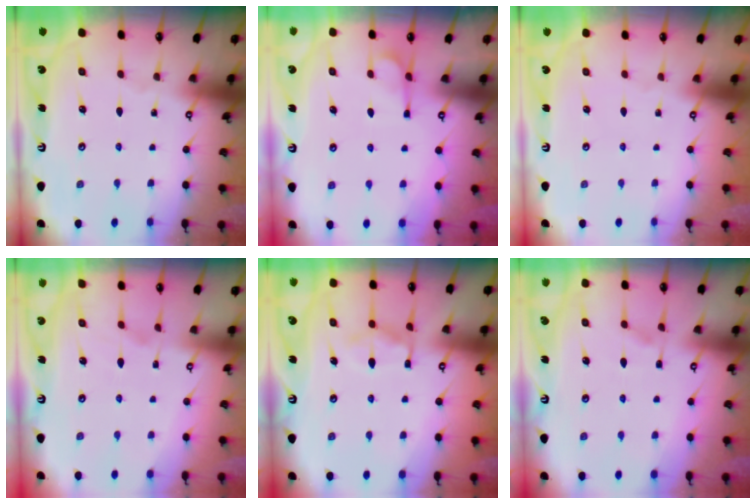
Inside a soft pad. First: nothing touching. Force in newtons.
{"total": 2.8, "press": 2.4, "slide": 1.5}
{"total": 1.5, "press": 1.4, "slide": 0.6}
{"total": 3.1, "press": 2.9, "slide": 1.0}
{"total": 9.9, "press": 9.8, "slide": 1.1}
{"total": 1.4, "press": 0.4, "slide": 1.4}